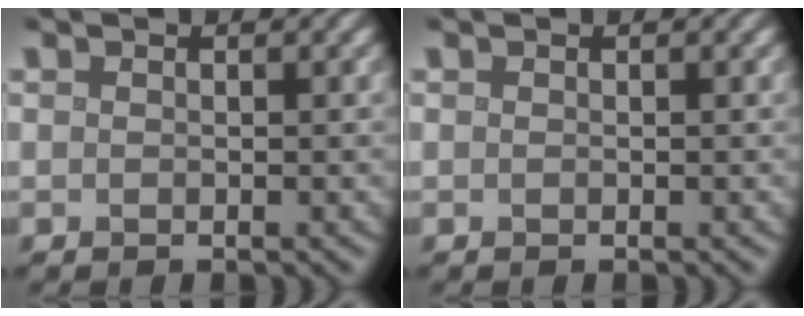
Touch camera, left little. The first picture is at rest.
{"total": 0.0}